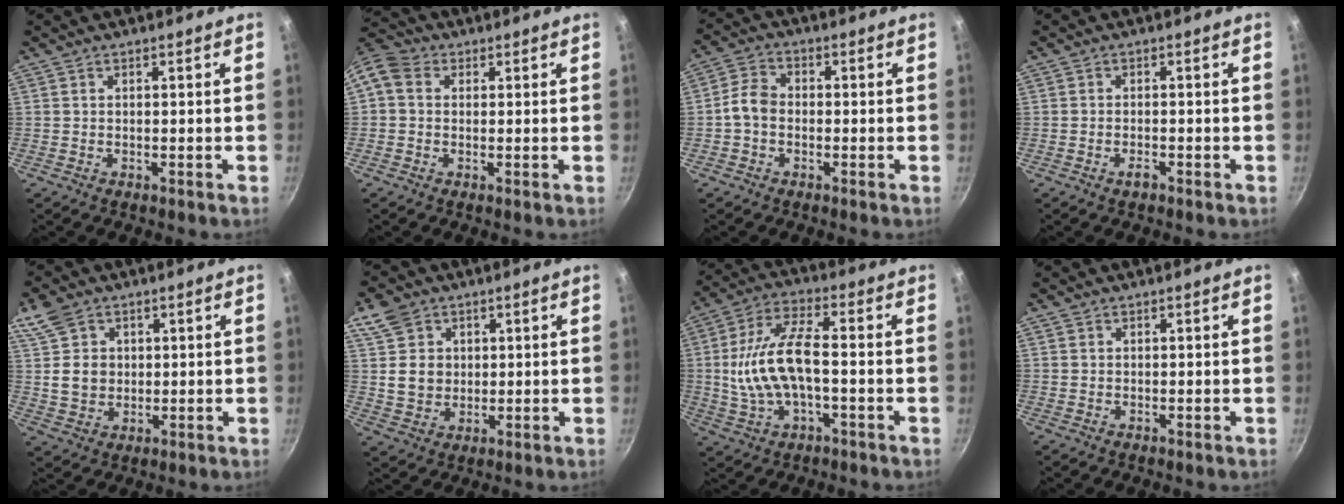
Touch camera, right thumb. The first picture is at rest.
{"total": 6.5, "force": [0.9, 5.4, 3.5], "torque": [-0.070, 0.019, 0.000]}
{"total": 4.8, "force": [-1.0, 3.6, 3.0], "torque": [-0.051, 0.022, -0.033]}
{"total": 1.4, "force": [-0.9, 0.5, 1.0], "torque": [-0.021, 0.007, -0.019]}
{"total": 8.7, "force": [3.2, 6.8, 4.3], "torque": [-0.059, -0.017, 0.062]}
{"total": 8.8, "force": [3.4, 7.3, 3.6], "torque": [-0.032, -0.015, 0.067]}
{"total": 13.3, "force": [-1.3, 6.0, 11.8], "torque": [-0.233, 0.028, -0.030]}
{"total": 0.6, "force": [0.3, 0.5, 0.1], "torque": [0.001, 0.000, 0.002]}